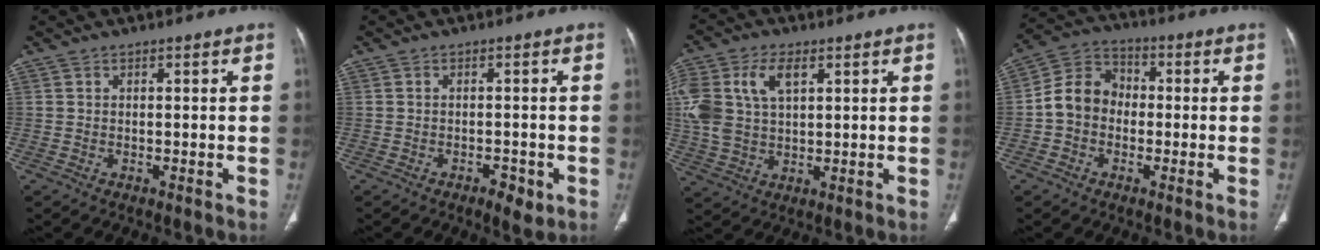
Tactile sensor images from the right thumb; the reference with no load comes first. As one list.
[{"total": 3.2, "force": [-1.5, 1.4, 2.5], "torque": [-0.032, 0.002, -0.018]}, {"total": 13.7, "force": [4.3, 8.4, 9.9], "torque": [-0.230, 0.004, 0.088]}, {"total": 8.9, "force": [-1.2, 7.5, 4.7], "torque": [-0.069, 0.035, -0.038]}]